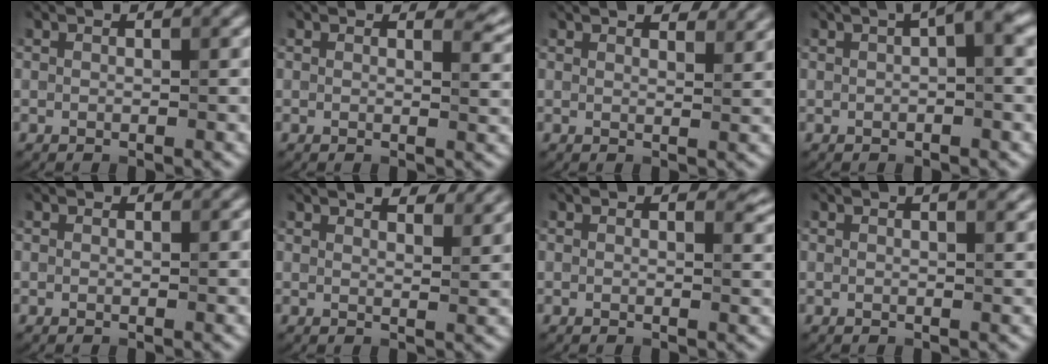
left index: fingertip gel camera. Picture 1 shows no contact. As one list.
[{"total": 2.0, "force": [1.3, 0.7, 1.3], "torque": [-0.012, -0.005, 0.021]}, {"total": 3.4, "force": [3.0, 0.8, 1.4], "torque": [-0.018, 0.007, 0.032]}, {"total": 2.3, "force": [0.5, 0.3, 2.2], "torque": [-0.032, 0.012, 0.007]}, {"total": 0.6, "force": [0.6, 0.3, 0.1], "torque": [-0.004, -0.003, 0.002]}, {"total": 5.0, "force": [4.2, 1.4, 2.3], "torque": [-0.019, 0.016, 0.036]}, {"total": 1.4, "force": [1.0, 0.4, 0.7], "torque": [-0.005, -0.006, 0.015]}, {"total": 2.1, "force": [1.5, 0.7, 1.2], "torque": [-0.005, 0.001, 0.008]}]